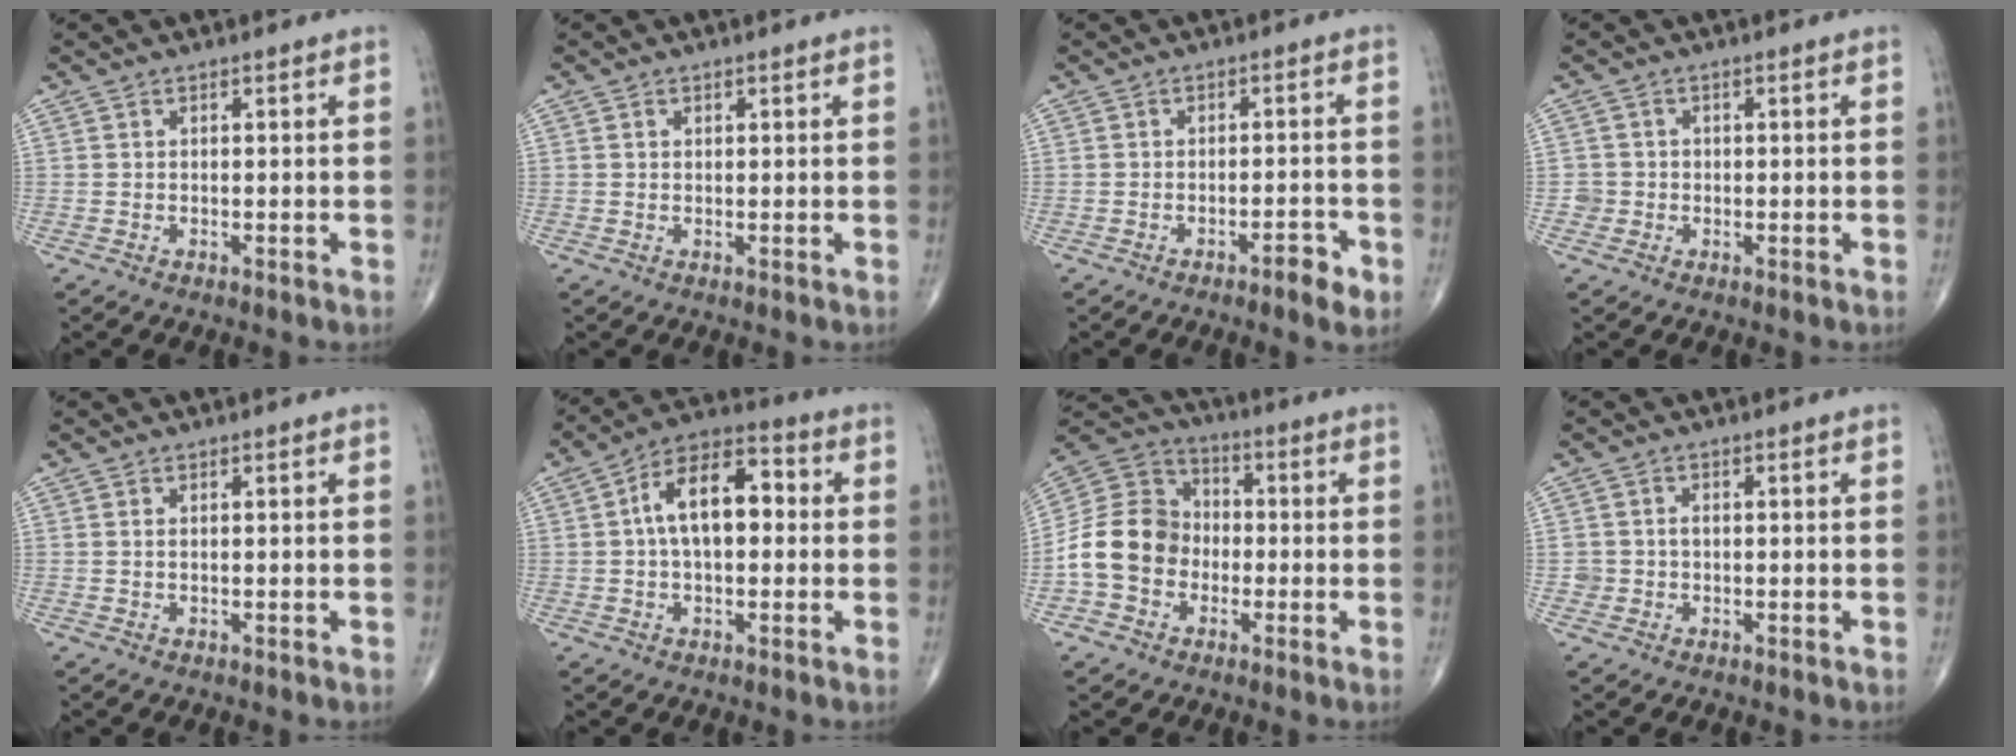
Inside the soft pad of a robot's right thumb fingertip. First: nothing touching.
{"total": 0.9, "force": [0.4, 0.7, 0.4], "torque": [-0.005, -0.001, 0.006]}
{"total": 3.9, "force": [-2.2, 1.2, 3.0], "torque": [-0.039, 0.012, -0.032]}
{"total": 2.0, "force": [-0.4, 2.0, -0.1], "torque": [0.019, 0.009, -0.013]}
{"total": 0.6, "force": [0.1, 0.3, 0.5], "torque": [-0.014, 0.001, 0.003]}
{"total": 12.7, "force": [1.1, 7.1, 10.4], "torque": [-0.162, 0.033, 0.006]}
{"total": 13.3, "force": [-2.9, 11.2, 6.7], "torque": [-0.110, 0.040, -0.064]}
{"total": 2.0, "force": [-0.1, 1.8, 0.8], "torque": [-0.003, 0.004, -0.001]}